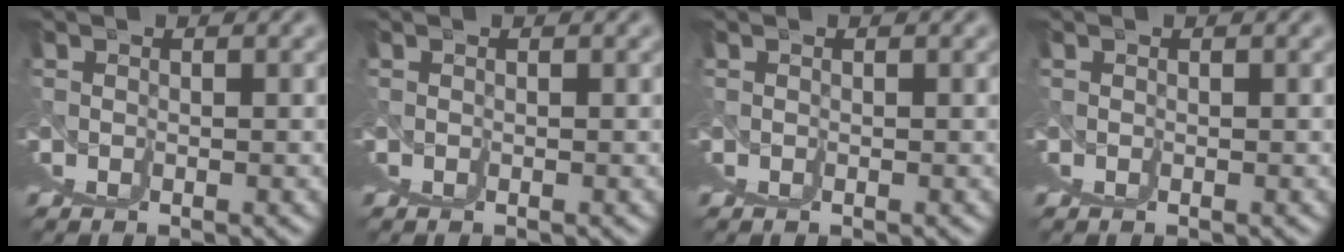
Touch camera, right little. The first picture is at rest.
{"total": 0.0}
{"total": 0.0}
{"total": 0.0}